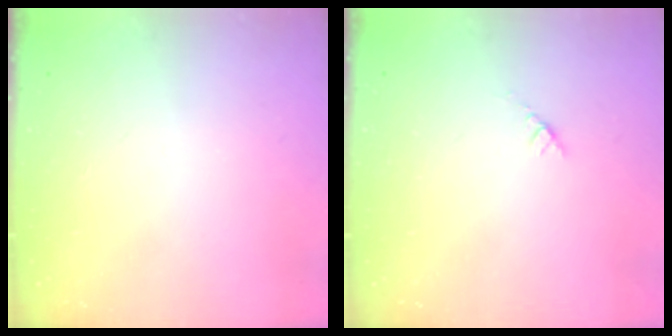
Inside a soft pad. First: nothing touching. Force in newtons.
{"total": 2.7, "press": 2.6, "slide": 0.4}